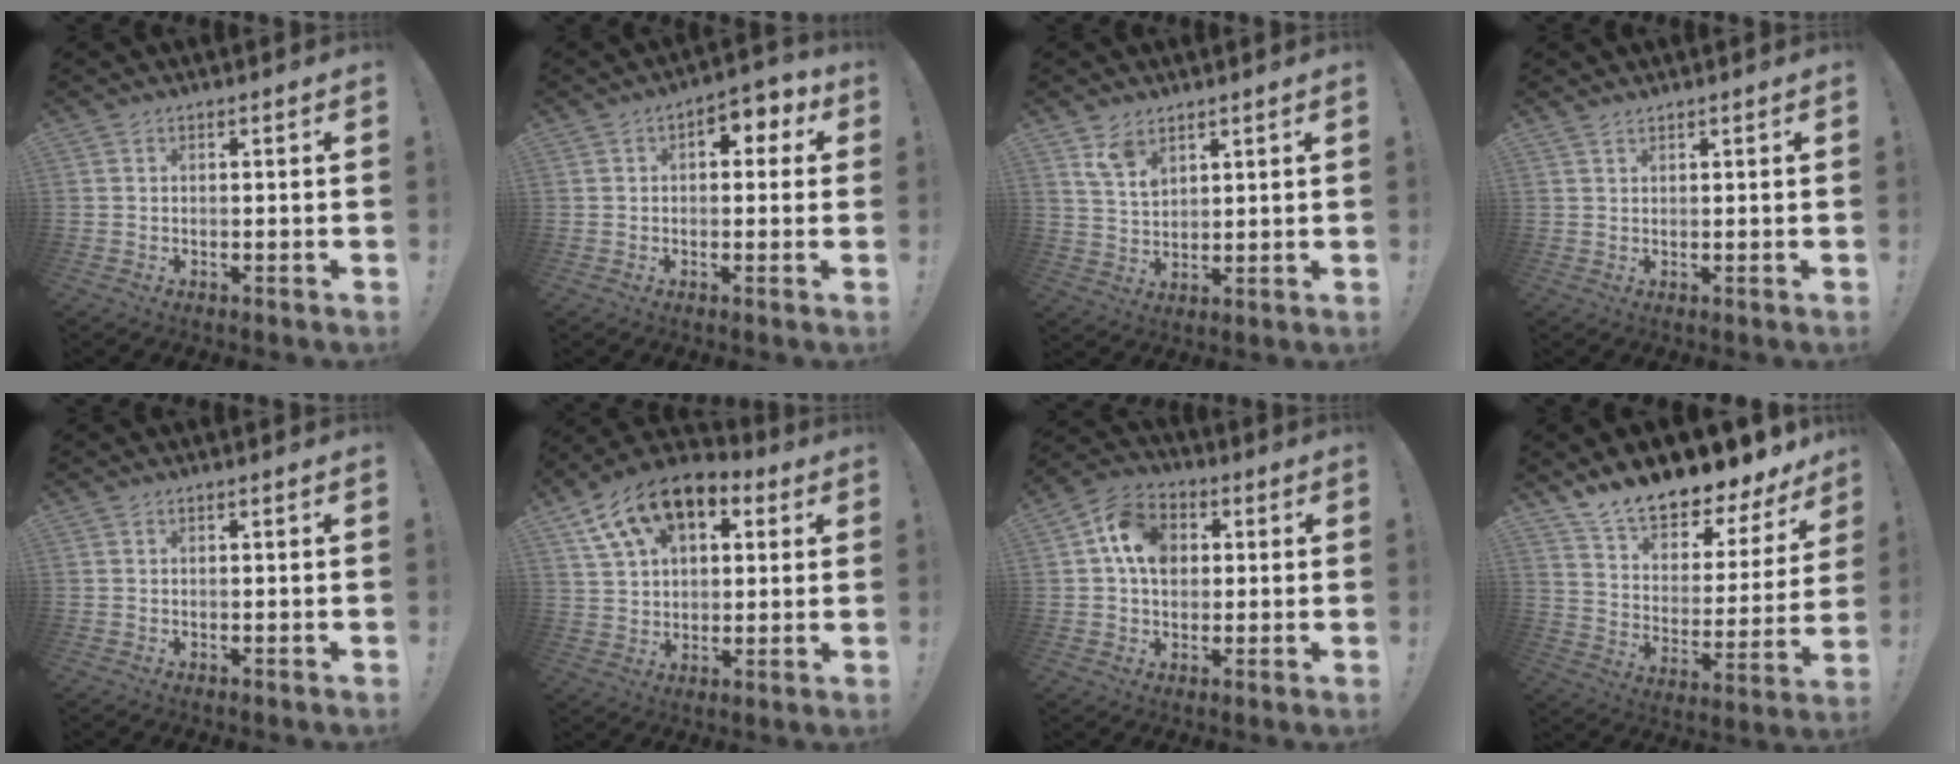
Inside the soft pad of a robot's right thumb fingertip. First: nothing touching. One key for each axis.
{"total": 5.3, "fx": 1.2, "fy": 3.7, "fz": 3.6, "tx": -0.033, "ty": -0.006, "tz": 0.014}
{"total": 7.4, "fx": 5.2, "fy": 3.9, "fz": 3.4, "tx": -0.061, "ty": -0.025, "tz": 0.100}
{"total": 1.4, "fx": 1.3, "fy": 0.4, "fz": 0.4, "tx": -0.003, "ty": -0.007, "tz": 0.025}
{"total": 0.0}
{"total": 15.3, "fx": 8.2, "fy": 9.5, "fz": 8.8, "tx": -0.151, "ty": -0.037, "tz": 0.156}
{"total": 12.3, "fx": 2.8, "fy": 9.7, "fz": 7.0, "tx": -0.124, "ty": 0.007, "tz": 0.058}
{"total": 12.6, "fx": 11.6, "fy": 2.9, "fz": 3.9, "tx": -0.075, "ty": -0.110, "tz": 0.198}